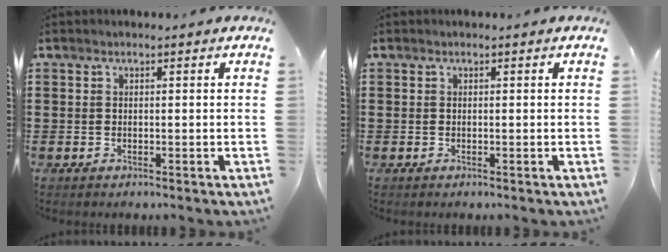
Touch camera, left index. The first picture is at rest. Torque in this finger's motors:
{"motor_torque": [0.00, 0.00, 0.00, 0.00]}